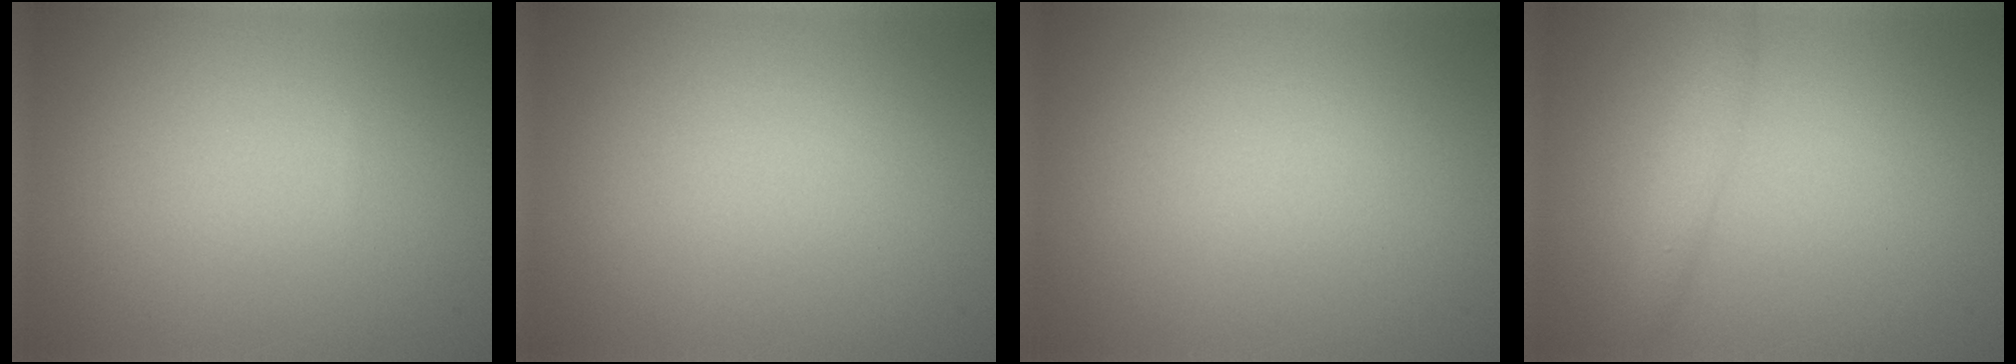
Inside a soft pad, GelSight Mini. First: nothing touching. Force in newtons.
{"total": 0.0}
{"total": 0.0}
{"total": 1.8, "press": 1.8, "slide": 0.0}